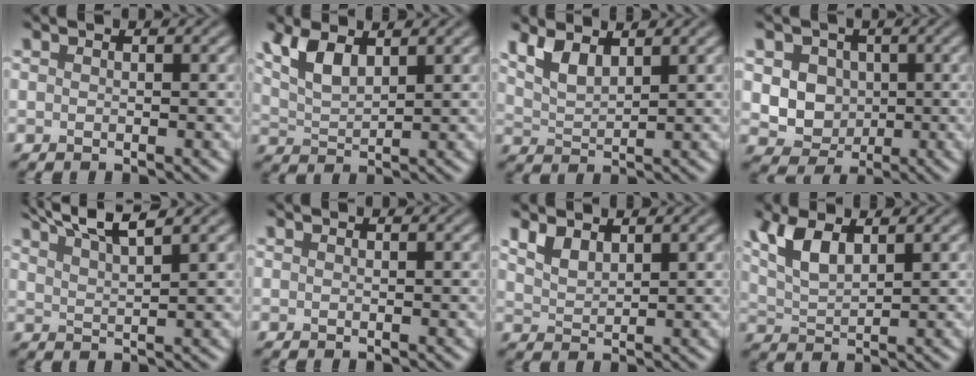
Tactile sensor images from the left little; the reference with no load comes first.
{"total": 4.0, "force": [2.3, 1.6, 2.8], "torque": [-0.069, 0.002, 0.050]}
{"total": 3.2, "force": [2.2, 1.2, 2.0], "torque": [-0.045, -0.001, 0.045]}
{"total": 5.6, "force": [1.1, 4.8, 2.5], "torque": [-0.037, 0.011, 0.015]}
{"total": 6.3, "force": [4.9, 1.3, 3.7], "torque": [-0.047, 0.021, 0.059]}
{"total": 0.0}
{"total": 2.2, "force": [1.7, 0.9, 1.1], "torque": [-0.027, -0.001, 0.038]}
{"total": 4.4, "force": [2.4, 1.7, 3.3], "torque": [-0.080, 0.004, 0.051]}